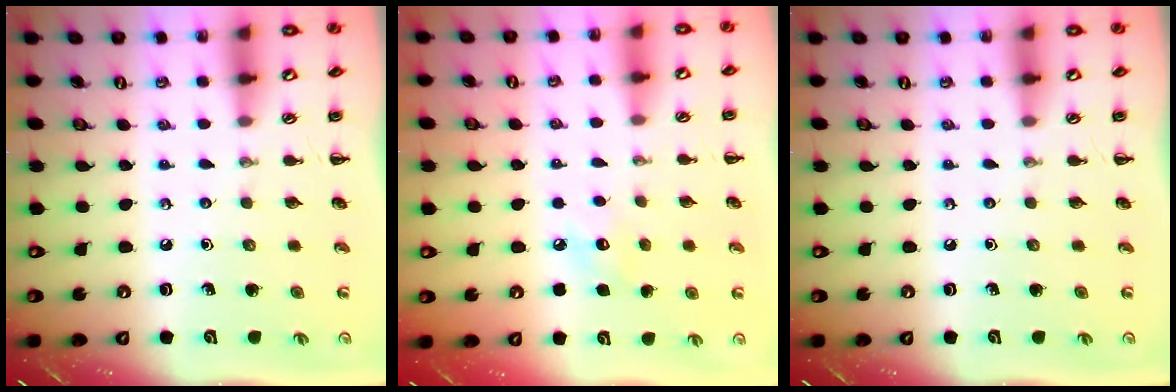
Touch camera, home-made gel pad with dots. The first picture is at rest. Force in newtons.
{"total": 6.4, "press": 6.1, "slide": 1.8}
{"total": 0.0}